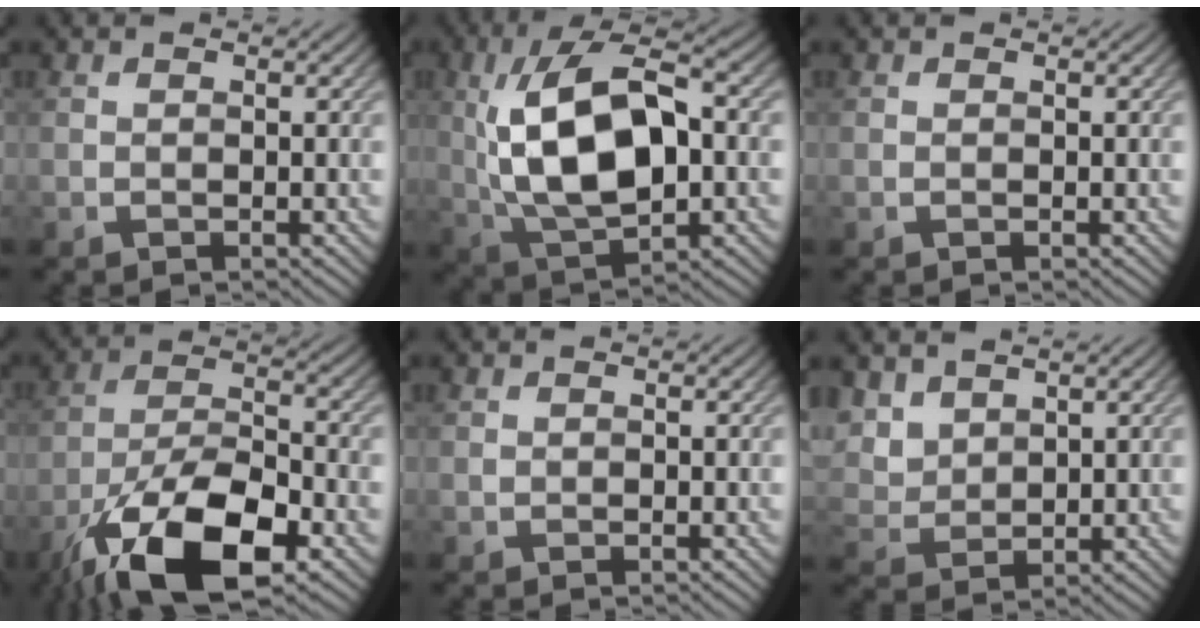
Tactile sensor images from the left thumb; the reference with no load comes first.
{"total": 14.3, "force": [1.5, 7.2, 12.2], "torque": [-0.252, 0.007, 0.027]}
{"total": 0.0}
{"total": 16.3, "force": [-9.4, 6.4, 11.7], "torque": [-0.233, -0.024, -0.178]}
{"total": 0.0}
{"total": 5.2, "force": [3.5, 3.0, 2.5], "torque": [-0.075, 0.001, 0.073]}